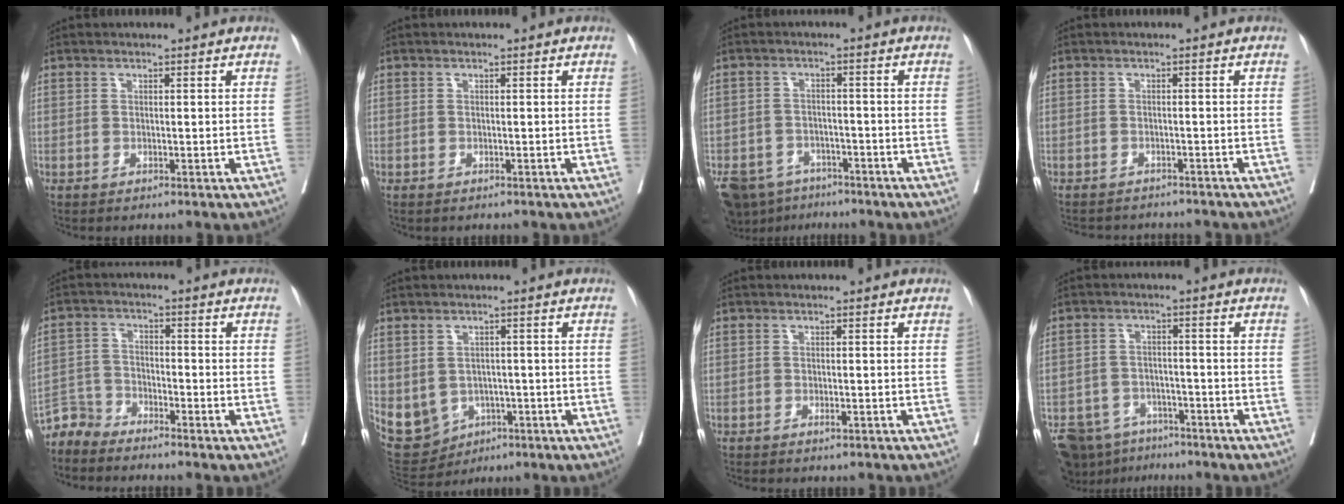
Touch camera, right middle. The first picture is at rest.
{"total": 0.7, "force": [-0.5, 0.3, 0.3], "torque": [-0.006, 0.000, -0.008]}
{"total": 11.3, "force": [-8.2, 6.7, 3.9], "torque": [-0.095, -0.008, -0.115]}
{"total": 8.2, "force": [-7.7, 2.2, 1.9], "torque": [-0.029, 0.006, -0.089]}
{"total": 4.1, "force": [-4.0, 0.6, -0.7], "torque": [0.017, -0.002, -0.081]}
{"total": 12.4, "force": [-3.7, 10.8, 4.9], "torque": [-0.126, 0.018, -0.039]}
{"total": 0.7, "force": [-0.4, 0.0, 0.5], "torque": [-0.016, 0.000, -0.007]}
{"total": 10.7, "force": [-8.3, 6.0, 3.0], "torque": [-0.067, 0.001, -0.120]}